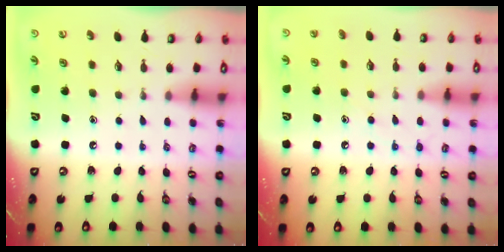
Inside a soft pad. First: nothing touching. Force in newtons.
{"total": 7.4, "press": 7.4, "slide": 0.6}